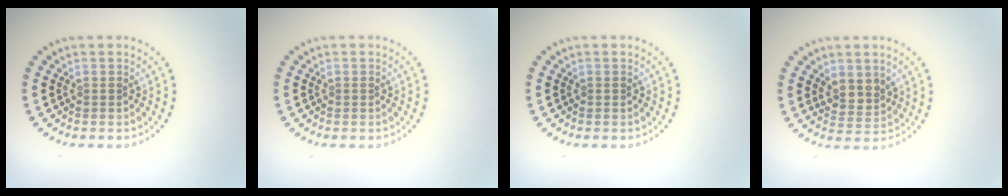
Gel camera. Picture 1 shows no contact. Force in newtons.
{"total": 0.0}
{"total": 0.0}
{"total": 2.2, "press": 1.9, "slide": 1.2}